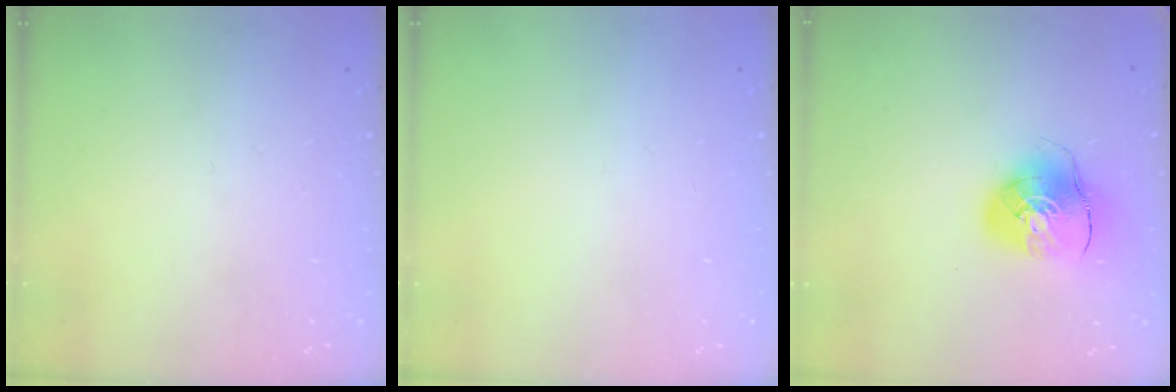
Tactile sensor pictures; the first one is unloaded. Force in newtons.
{"total": 0.0}
{"total": 9.8, "press": 9.7, "slide": 1.6}